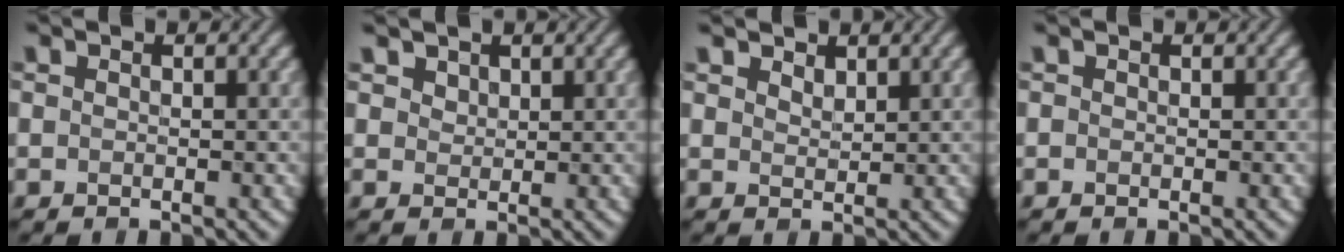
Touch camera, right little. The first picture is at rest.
{"total": 1.5, "force": [1.2, 0.8, 0.4], "torque": [-0.012, -0.005, 0.029]}
{"total": 1.6, "force": [1.4, 0.6, 0.6], "torque": [-0.012, 0.000, 0.028]}
{"total": 0.0}